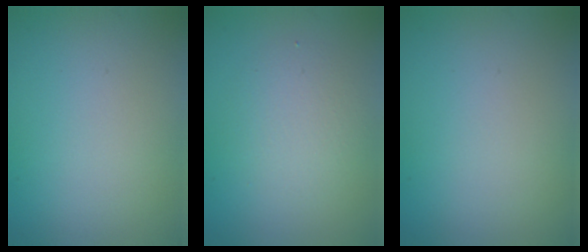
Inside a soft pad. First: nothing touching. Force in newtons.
{"total": 2.7, "press": 2.7, "slide": 0.1}
{"total": 0.0}